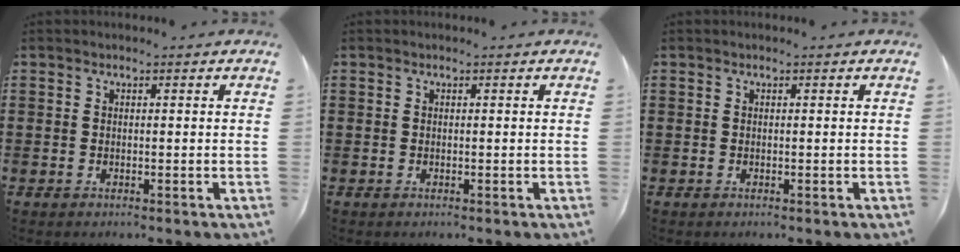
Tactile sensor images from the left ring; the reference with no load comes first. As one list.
[{"total": 0.0}, {"total": 0.0}]